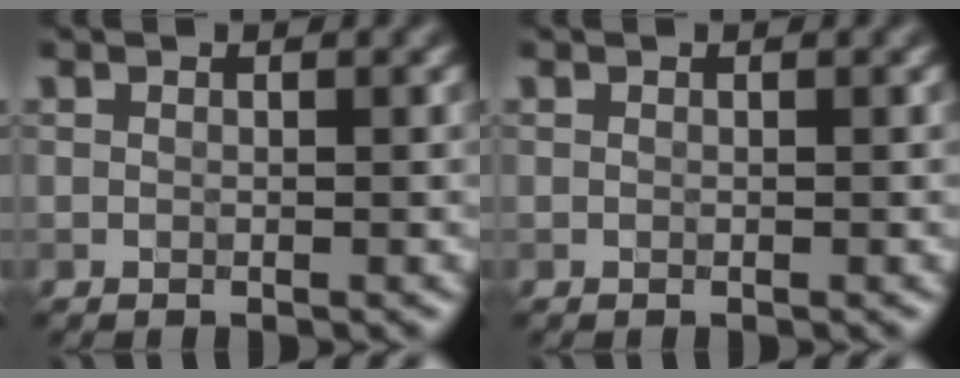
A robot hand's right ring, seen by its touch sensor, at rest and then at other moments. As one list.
[{"total": 0.0}]